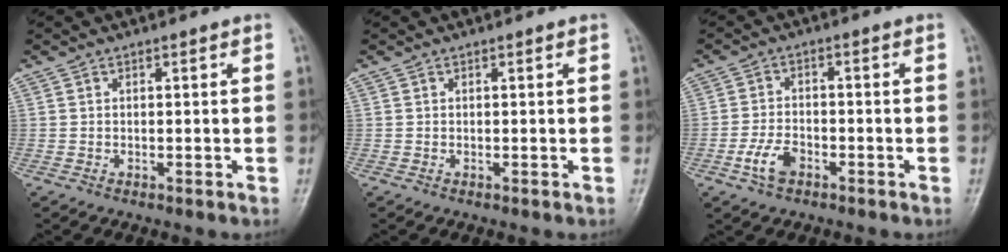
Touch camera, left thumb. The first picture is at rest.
{"total": 0.0}
{"total": 4.9, "force": [-2.5, 2.8, 3.1], "torque": [-0.062, 0.015, -0.050]}